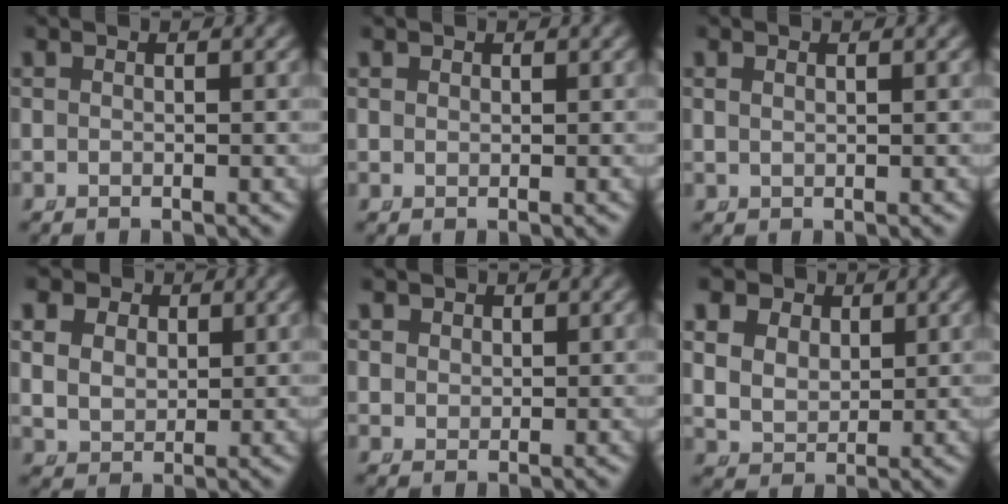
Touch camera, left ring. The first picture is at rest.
{"total": 0.6, "force": [0.5, 0.4, 0.1], "torque": [-0.005, -0.007, 0.016]}
{"total": 0.6, "force": [0.5, -0.1, 0.3], "torque": [-0.005, -0.004, 0.016]}
{"total": 5.9, "force": [1.6, 5.0, 2.7], "torque": [-0.066, -0.014, 0.034]}
{"total": 2.1, "force": [1.2, 1.6, 0.6], "torque": [-0.022, -0.010, 0.032]}
{"total": 7.3, "force": [2.1, 6.2, 3.2], "torque": [-0.082, -0.020, 0.040]}